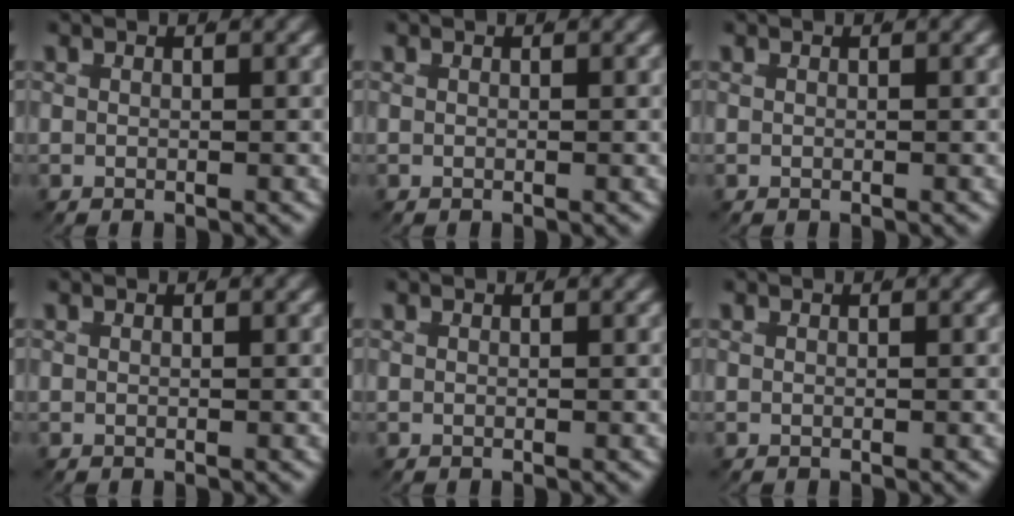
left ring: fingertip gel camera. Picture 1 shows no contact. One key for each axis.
{"total": 0.0}
{"total": 0.0}
{"total": 0.0}
{"total": 0.0}
{"total": 0.0}